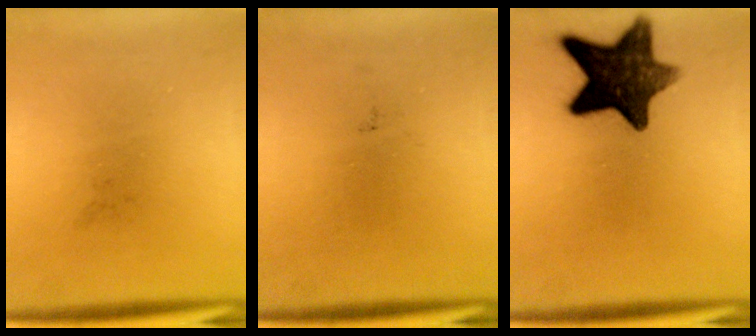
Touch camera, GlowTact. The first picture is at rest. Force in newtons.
{"total": 0.0}
{"total": 12.9}